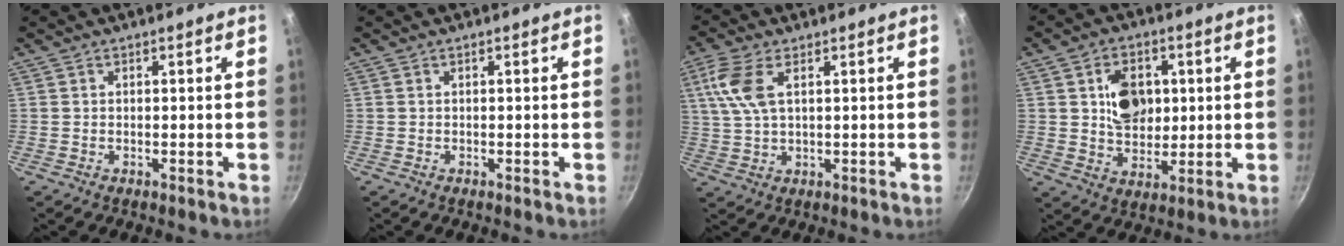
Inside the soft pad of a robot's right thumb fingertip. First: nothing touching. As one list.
[{"total": 0.0}, {"total": 8.0, "force": [2.7, 3.9, 6.5], "torque": [-0.142, 0.008, 0.056]}, {"total": 10.1, "force": [2.1, 7.6, 6.4], "torque": [-0.068, -0.009, 0.035]}]